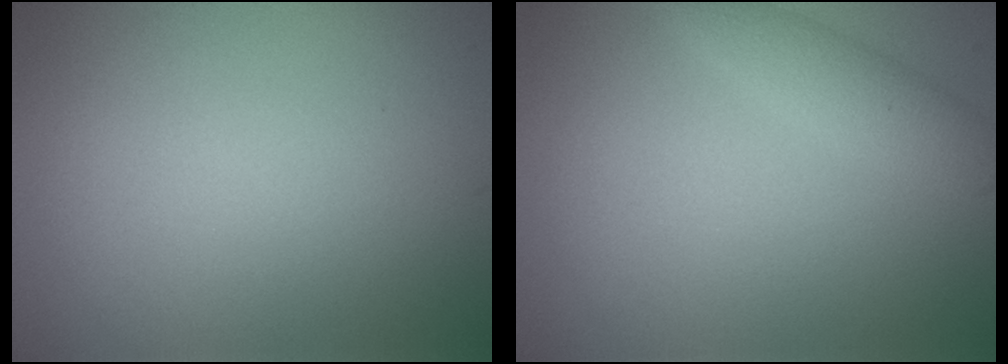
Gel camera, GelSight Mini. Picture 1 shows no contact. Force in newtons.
{"total": 2.3, "press": 2.3, "slide": 0.1}